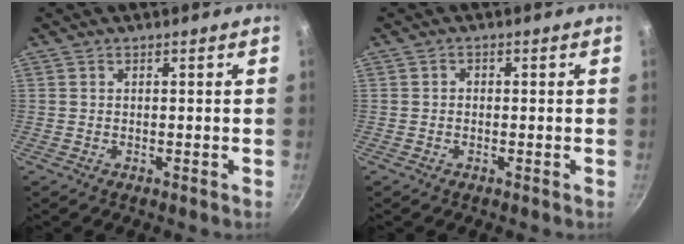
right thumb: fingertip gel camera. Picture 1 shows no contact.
{"total": 0.8, "force": [-0.3, 0.7, 0.3], "torque": [-0.005, 0.004, -0.005]}